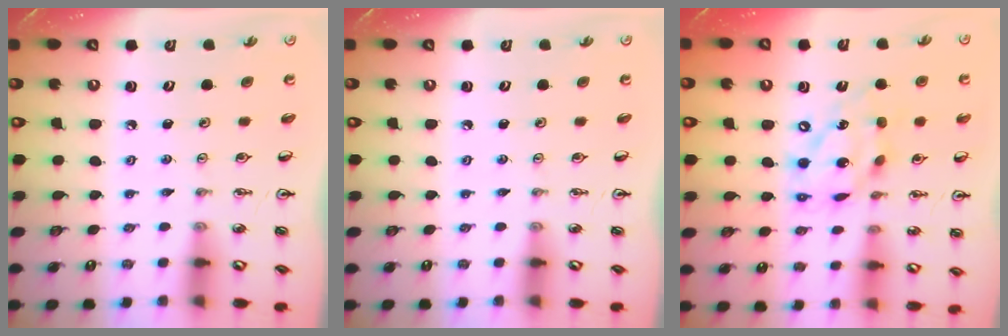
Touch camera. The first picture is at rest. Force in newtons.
{"total": 0.0}
{"total": 14.7, "press": 14.6, "slide": 1.7}